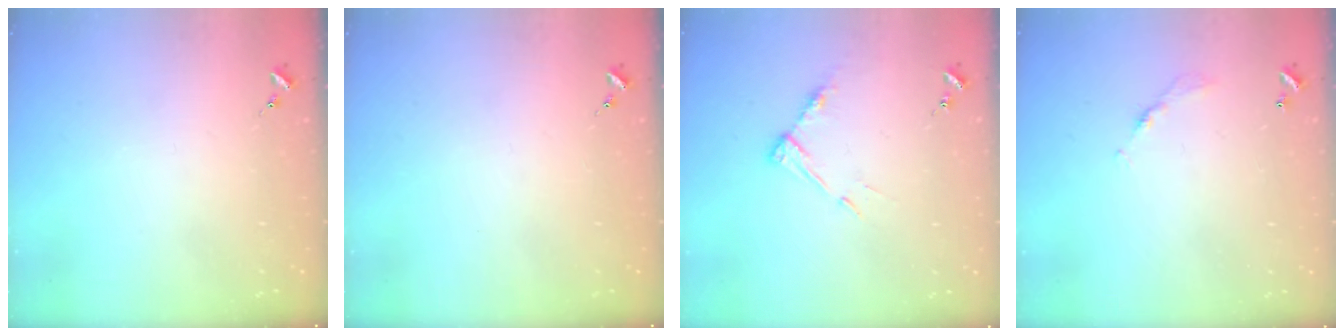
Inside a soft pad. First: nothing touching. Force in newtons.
{"total": 0.0}
{"total": 8.1, "press": 8.1, "slide": 0.6}
{"total": 4.4, "press": 4.3, "slide": 0.2}